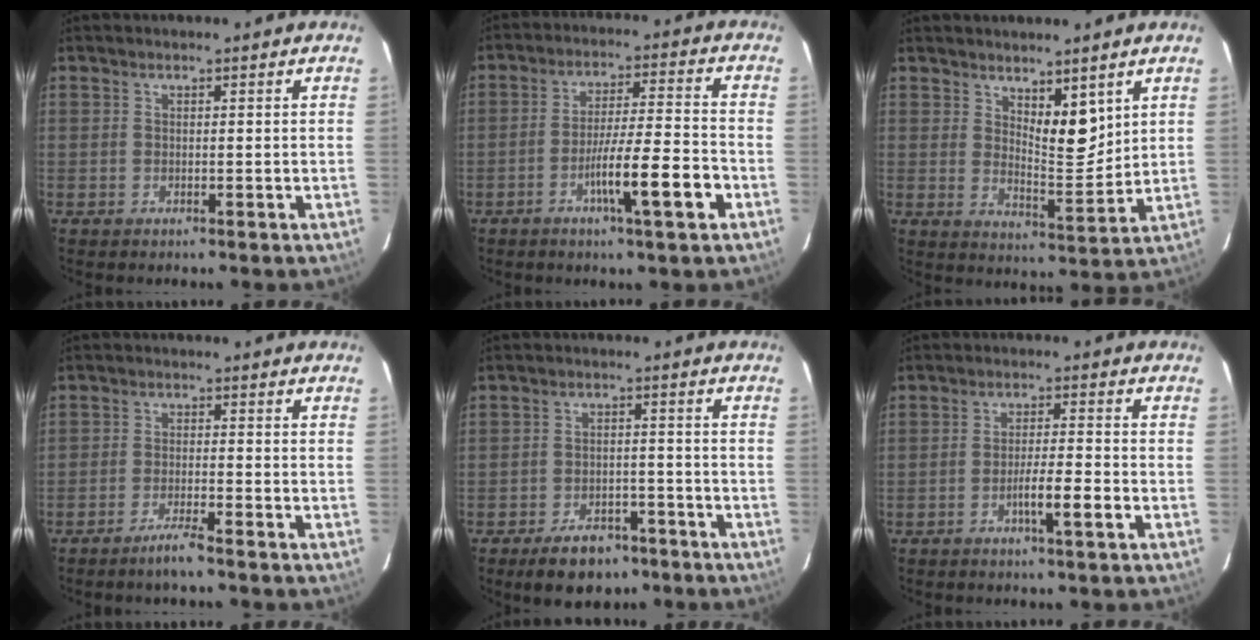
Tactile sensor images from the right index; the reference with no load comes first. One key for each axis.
{"total": 10.4, "fx": -4.4, "fy": 0.1, "fz": 9.4, "tx": -0.154, "ty": 0.000, "tz": -0.074}
{"total": 6.2, "fx": 3.6, "fy": 2.1, "fz": 4.6, "tx": -0.080, "ty": -0.015, "tz": 0.068}
{"total": 3.6, "fx": -2.7, "fy": -0.3, "fz": 2.3, "tx": -0.045, "ty": -0.006, "tz": -0.053}
{"total": 7.4, "fx": -5.2, "fy": 3.8, "fz": 3.6, "tx": -0.063, "ty": 0.003, "tz": -0.080}
{"total": 5.1, "fx": -2.1, "fy": 0.0, "fz": 4.6, "tx": -0.075, "ty": -0.003, "tz": -0.036}